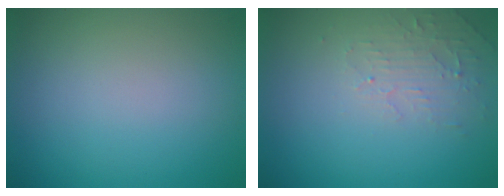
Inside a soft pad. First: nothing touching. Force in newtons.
{"total": 2.4, "press": 2.3, "slide": 0.5}